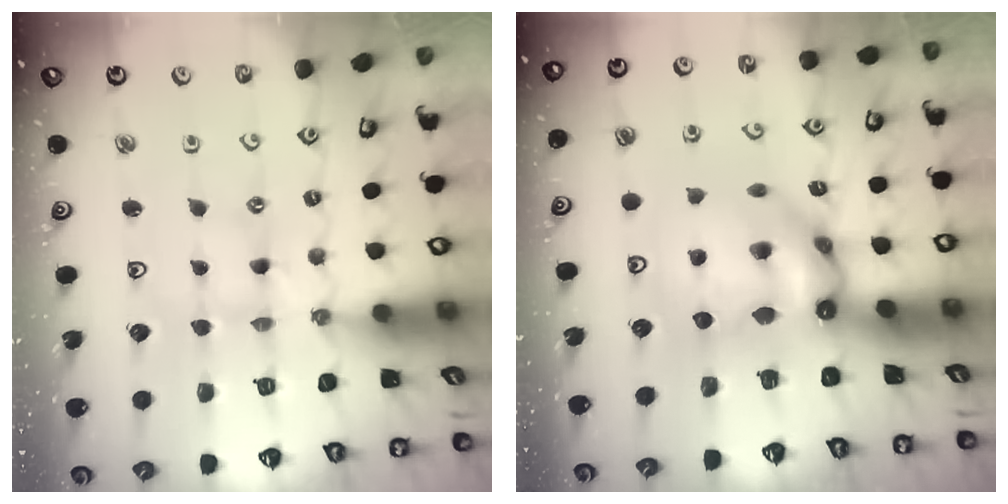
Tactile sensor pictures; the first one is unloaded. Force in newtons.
{"total": 12.4, "press": 12.3, "slide": 1.1}